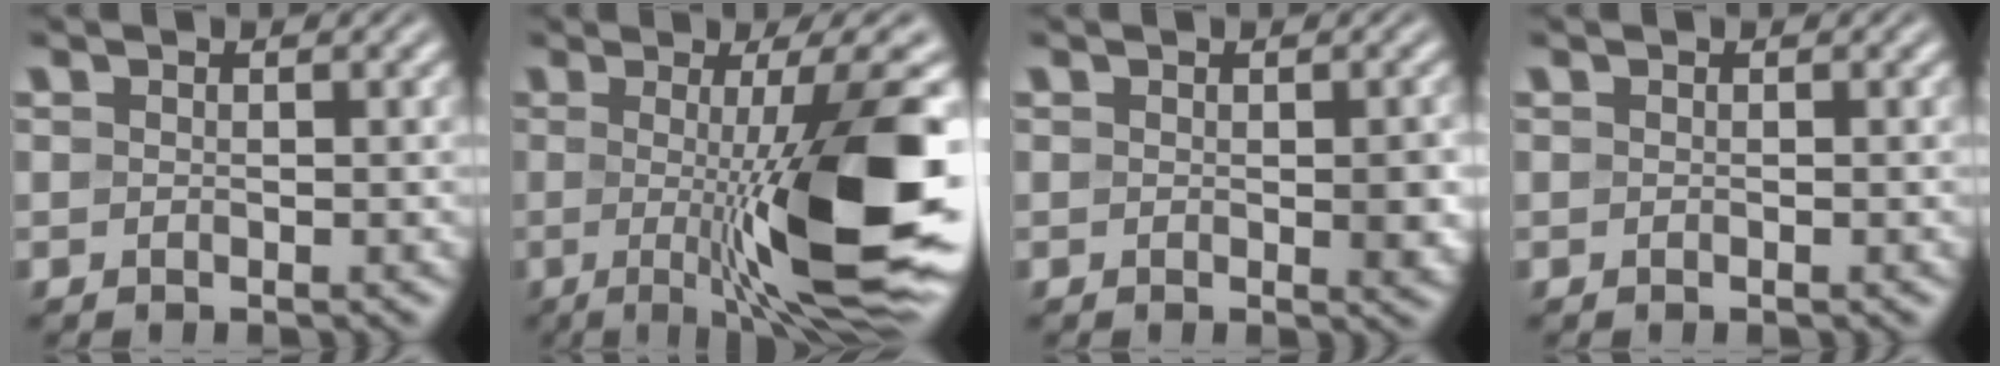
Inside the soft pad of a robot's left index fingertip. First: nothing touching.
{"total": 12.6, "force": [-0.7, 2.4, 12.3], "torque": [-0.166, -0.015, -0.007]}
{"total": 1.5, "force": [-0.1, 0.6, 1.4], "torque": [-0.015, -0.005, -0.001]}
{"total": 0.0}